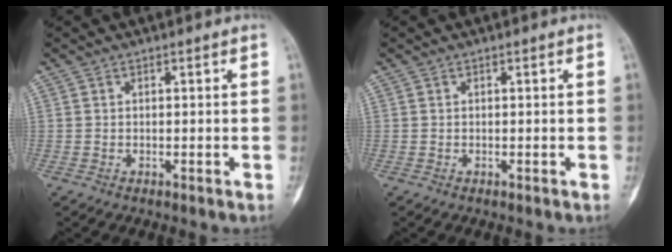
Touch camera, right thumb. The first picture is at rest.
{"total": 0.0}